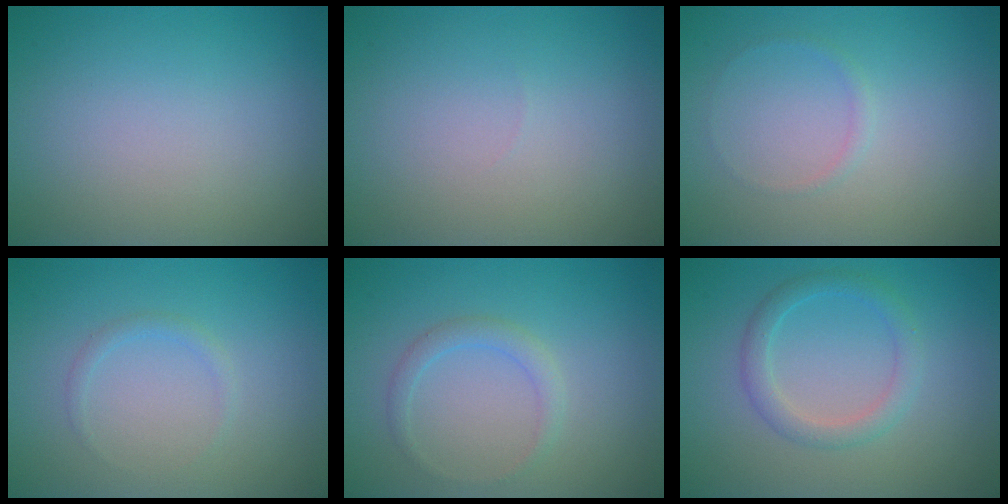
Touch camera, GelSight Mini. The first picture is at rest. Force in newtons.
{"total": 0.0}
{"total": 0.7, "press": 0.7, "slide": 0.1}
{"total": 0.9, "press": 0.9, "slide": 0.0}
{"total": 1.6, "press": 1.6, "slide": 0.2}
{"total": 2.4, "press": 2.3, "slide": 0.1}